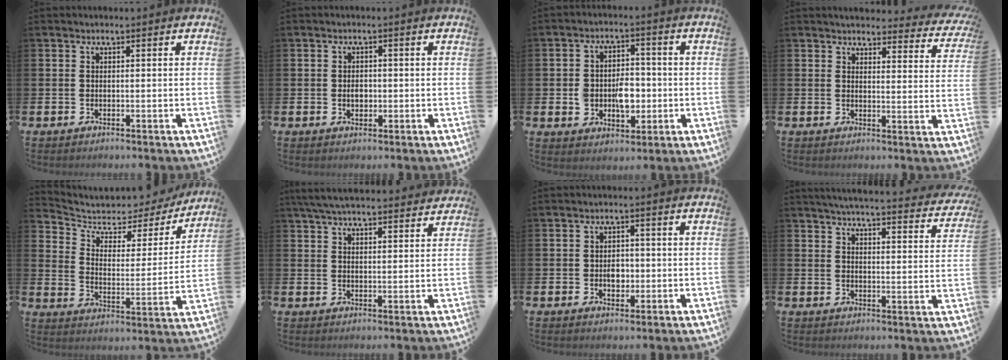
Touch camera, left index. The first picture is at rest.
{"total": 2.0, "force": [-0.3, 1.4, 1.4], "torque": [-0.007, -0.002, -0.011]}
{"total": 5.5, "force": [-1.1, 4.0, 3.6], "torque": [-0.061, 0.008, -0.025]}
{"total": 3.5, "force": [3.3, 0.8, 0.4], "torque": [-0.011, -0.029, 0.053]}
{"total": 5.3, "force": [4.4, 2.7, 1.4], "torque": [-0.060, -0.037, 0.067]}
{"total": 5.9, "force": [5.6, 0.7, 1.7], "torque": [-0.054, -0.017, 0.105]}
{"total": 2.6, "force": [-0.3, 1.9, 1.6], "torque": [-0.013, -0.003, -0.012]}
{"total": 4.6, "force": [4.4, 0.1, 1.2], "torque": [-0.035, -0.038, 0.073]}